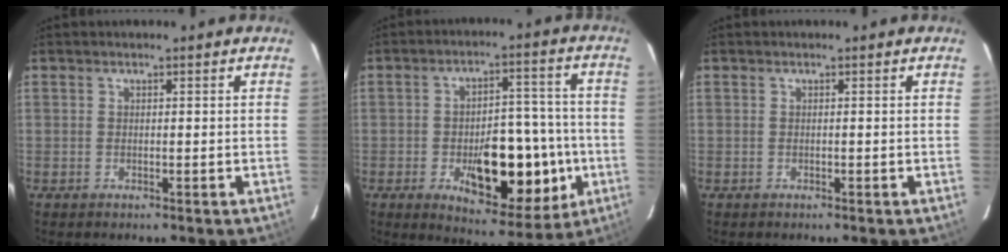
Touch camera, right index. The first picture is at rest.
{"total": 15.4, "force": [-4.1, 6.7, 13.3], "torque": [-0.182, 0.012, -0.046]}
{"total": 0.0}